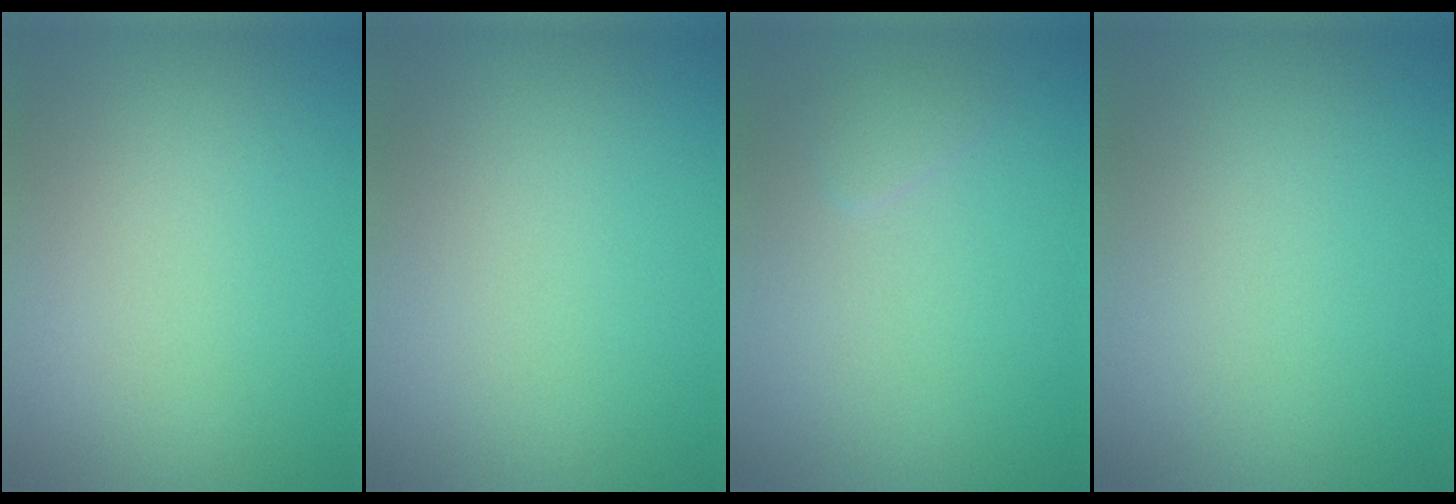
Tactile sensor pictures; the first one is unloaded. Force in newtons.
{"total": 0.0}
{"total": 0.8, "press": 0.8, "slide": 0.1}
{"total": 0.0}